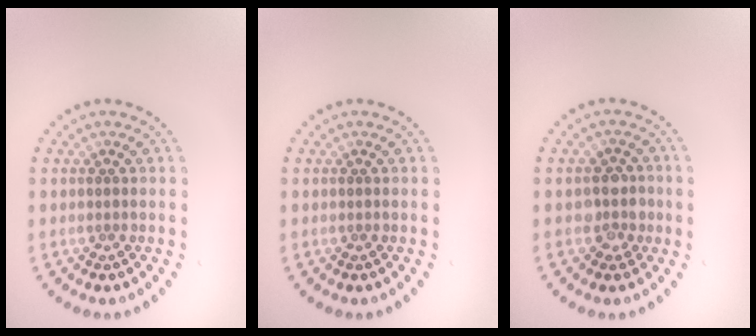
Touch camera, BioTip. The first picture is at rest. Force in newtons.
{"total": 0.0}
{"total": 2.4, "press": 2.1, "slide": 1.2}